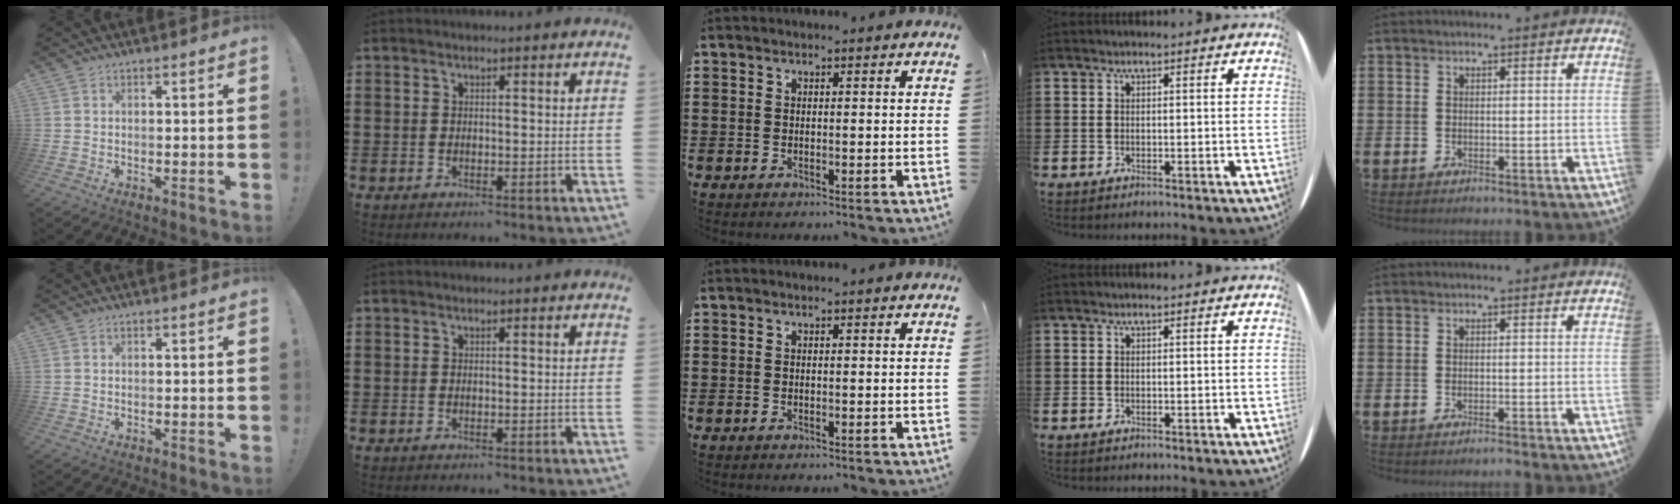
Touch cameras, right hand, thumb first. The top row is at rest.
{"little": {"total": 0.5, "force": [-0.5, -0.1, 0.2], "torque": [-0.003, -0.003, -0.009]}}